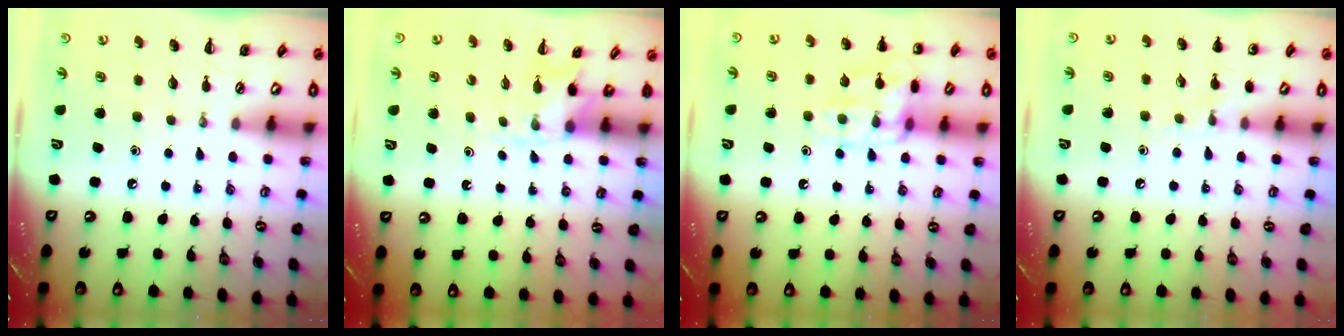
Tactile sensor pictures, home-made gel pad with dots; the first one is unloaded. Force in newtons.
{"total": 2.9, "press": 2.7, "slide": 1.2}
{"total": 13.4, "press": 13.4, "slide": 0.3}
{"total": 6.0, "press": 5.7, "slide": 1.9}